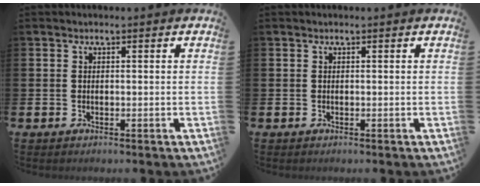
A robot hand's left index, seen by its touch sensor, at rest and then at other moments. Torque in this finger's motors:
{"motor_torque": [0.03, 0.03, 0.00, 0.00]}